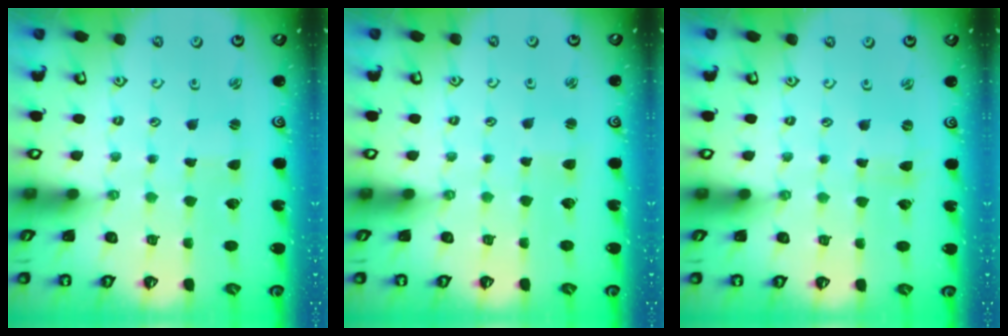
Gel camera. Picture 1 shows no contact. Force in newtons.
{"total": 1.3, "press": 1.2, "slide": 0.2}
{"total": 0.0}